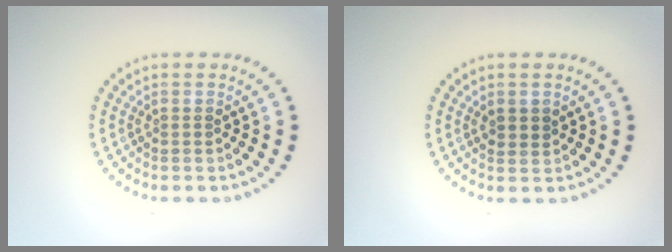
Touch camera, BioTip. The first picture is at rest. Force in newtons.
{"total": 1.3, "press": 1.2, "slide": 0.5}